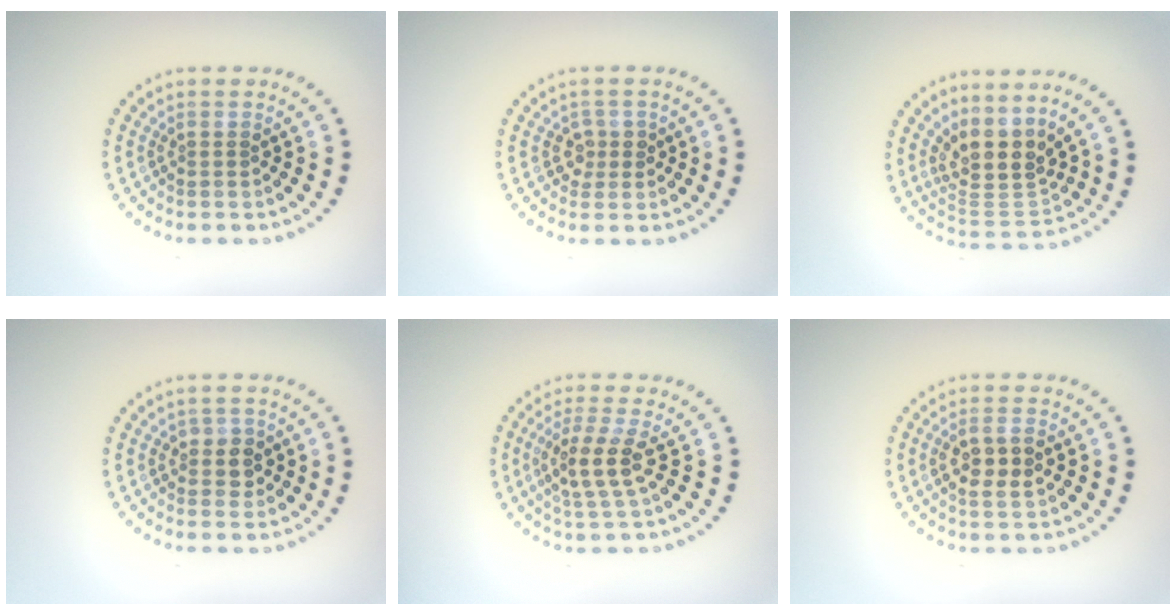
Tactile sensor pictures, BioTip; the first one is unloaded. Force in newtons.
{"total": 1.6, "press": 1.4, "slide": 0.7}
{"total": 4.2, "press": 3.4, "slide": 2.5}
{"total": 2.0, "press": 1.8, "slide": 0.7}
{"total": 3.5, "press": 3.1, "slide": 1.7}
{"total": 3.2, "press": 3.1, "slide": 0.6}